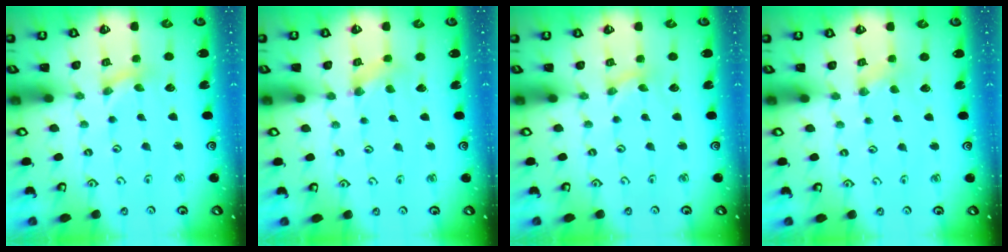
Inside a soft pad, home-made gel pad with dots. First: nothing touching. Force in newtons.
{"total": 1.4, "press": 1.3, "slide": 0.3}
{"total": 0.0}
{"total": 1.5, "press": 1.5, "slide": 0.3}